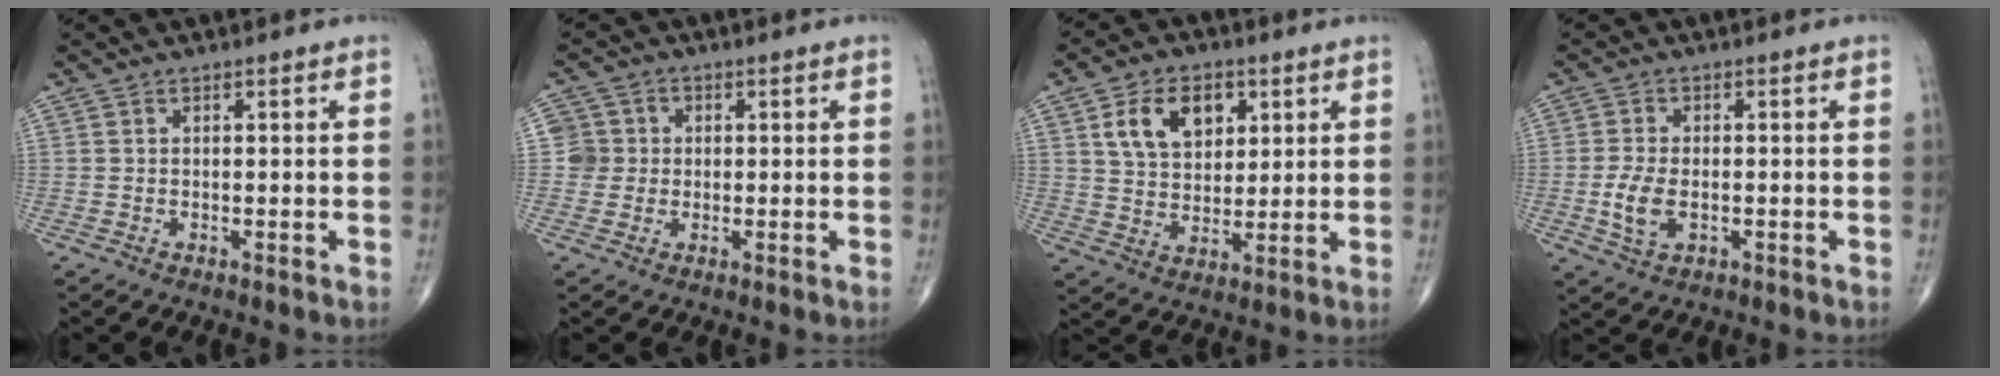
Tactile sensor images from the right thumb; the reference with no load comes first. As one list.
[{"total": 4.2, "force": [0.1, 4.2, 0.3], "torque": [0.030, 0.010, -0.005]}, {"total": 11.1, "force": [4.3, 7.4, 7.1], "torque": [-0.091, -0.012, 0.079]}, {"total": 5.6, "force": [-1.1, 3.2, 4.5], "torque": [-0.097, -0.002, -0.019]}]